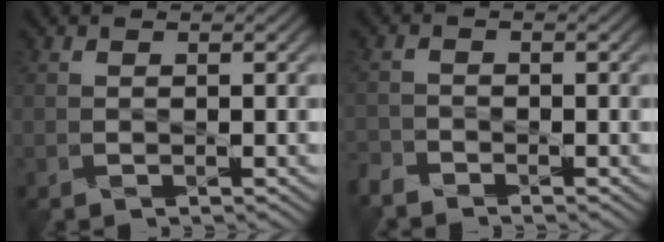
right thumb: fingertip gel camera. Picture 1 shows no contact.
{"total": 2.2, "force": [-2.1, 0.5, 0.4], "torque": [-0.011, -0.008, -0.053]}